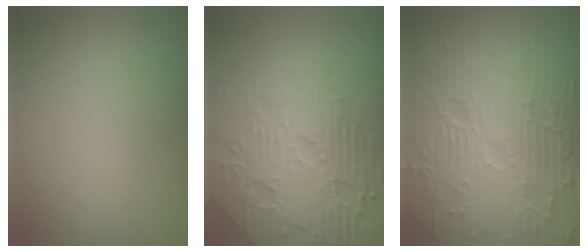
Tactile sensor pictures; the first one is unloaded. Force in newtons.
{"total": 5.5, "press": 5.0, "slide": 2.4}
{"total": 11.9, "press": 7.7, "slide": 9.1}